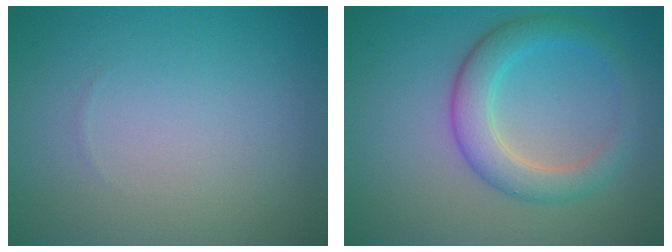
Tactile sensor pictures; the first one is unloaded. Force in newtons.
{"total": 4.2, "press": 4.2, "slide": 0.1}